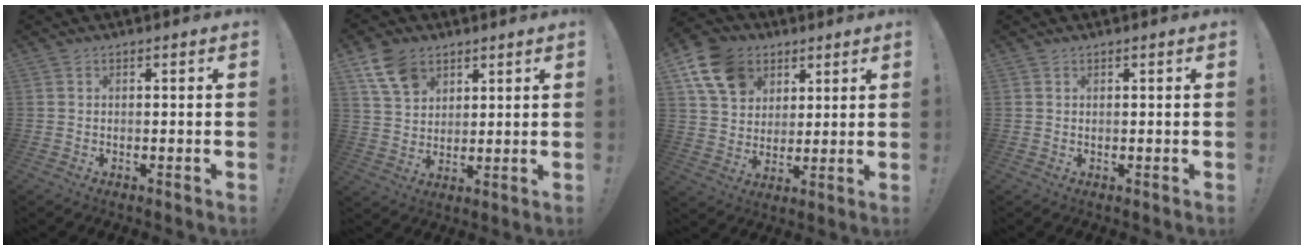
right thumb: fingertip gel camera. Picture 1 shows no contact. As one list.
[{"total": 10.1, "force": [5.8, 6.9, 4.7], "torque": [-0.087, -0.020, 0.117]}, {"total": 14.1, "force": [6.7, 10.7, 6.3], "torque": [-0.108, -0.024, 0.136]}, {"total": 0.6, "force": [0.6, 0.0, 0.2], "torque": [0.002, -0.002, 0.010]}]